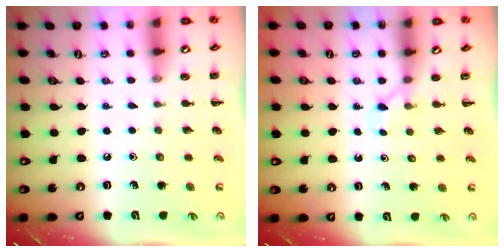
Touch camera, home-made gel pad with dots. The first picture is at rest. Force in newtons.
{"total": 2.4, "press": 2.3, "slide": 0.7}